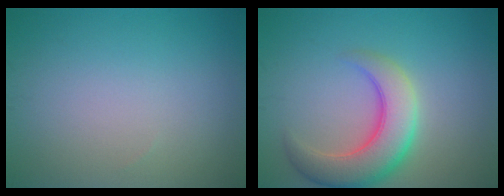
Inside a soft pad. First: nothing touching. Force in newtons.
{"total": 6.5, "press": 6.5, "slide": 0.3}